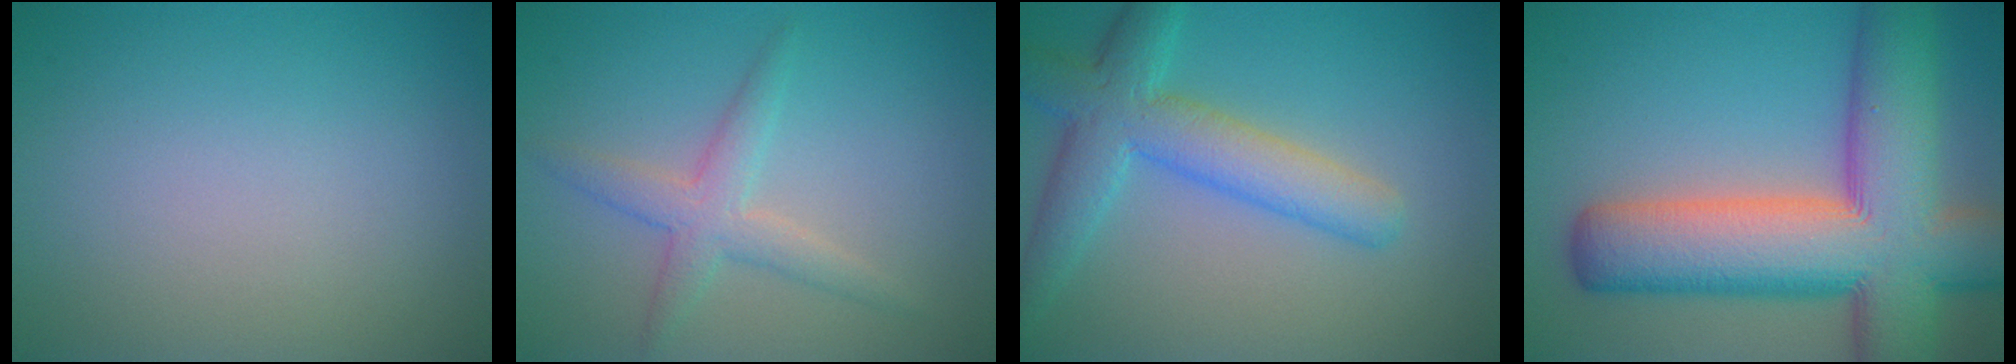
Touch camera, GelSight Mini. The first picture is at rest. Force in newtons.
{"total": 3.0, "press": 3.0, "slide": 0.1}
{"total": 5.8, "press": 5.8, "slide": 0.4}
{"total": 14.6, "press": 14.6, "slide": 0.7}